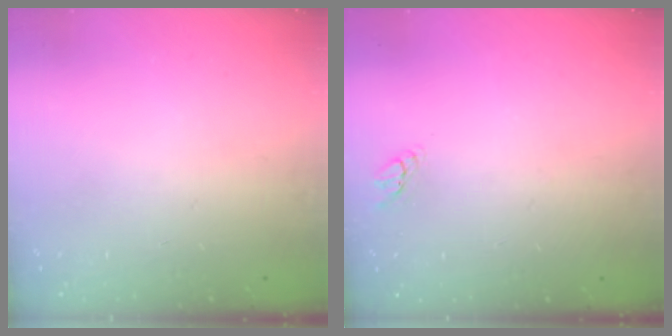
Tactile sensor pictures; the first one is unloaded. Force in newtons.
{"total": 2.7, "press": 2.7, "slide": 0.1}